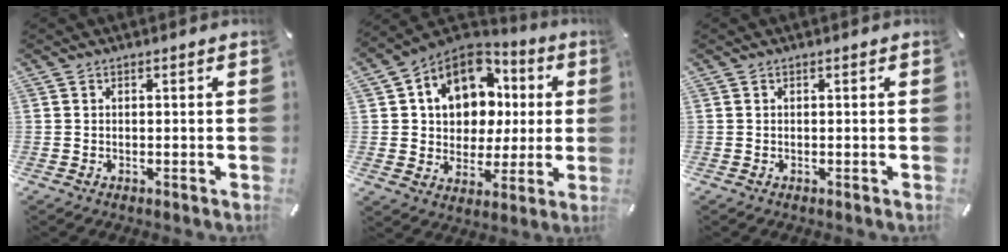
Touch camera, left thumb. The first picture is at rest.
{"total": 13.3, "force": [4.1, 11.2, 5.8], "torque": [-0.106, -0.015, 0.086]}
{"total": 0.0}